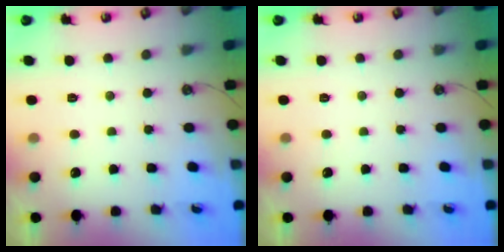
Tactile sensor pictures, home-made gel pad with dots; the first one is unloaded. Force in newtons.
{"total": 0.0}